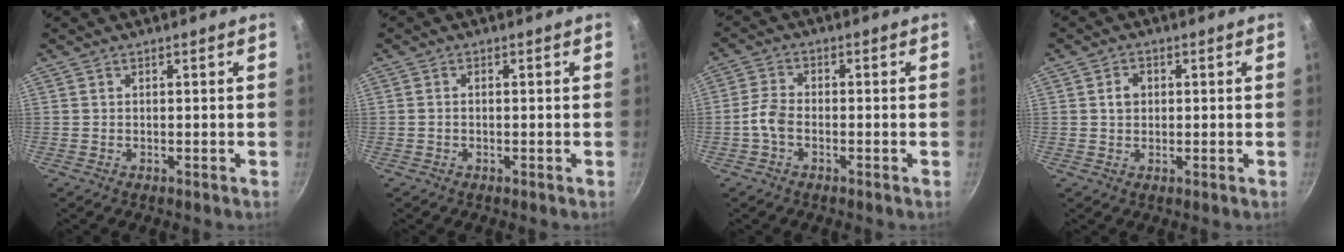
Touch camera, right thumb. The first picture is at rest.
{"total": 0.7, "force": [-0.2, 0.4, 0.5], "torque": [-0.013, 0.006, -0.004]}
{"total": 4.0, "force": [-1.6, 2.3, 2.8], "torque": [-0.066, 0.018, -0.042]}
{"total": 3.1, "force": [0.5, 2.5, 1.7], "torque": [-0.017, 0.005, 0.005]}